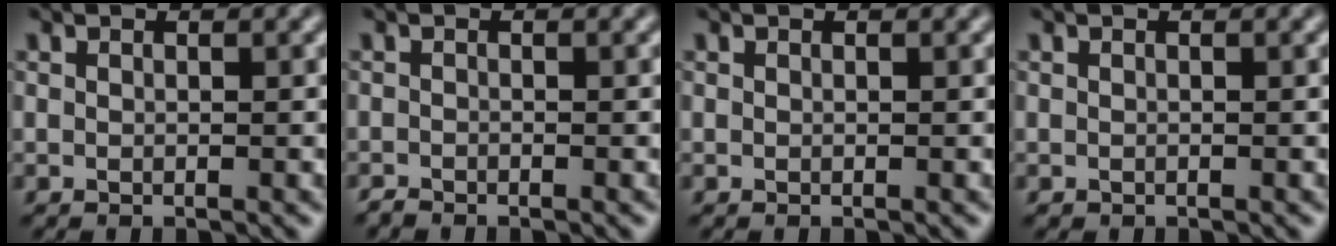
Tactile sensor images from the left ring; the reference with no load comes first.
{"total": 0.7, "force": [-0.7, 0.1, 0.1], "torque": [0.002, -0.003, -0.015]}
{"total": 0.0}
{"total": 0.0}